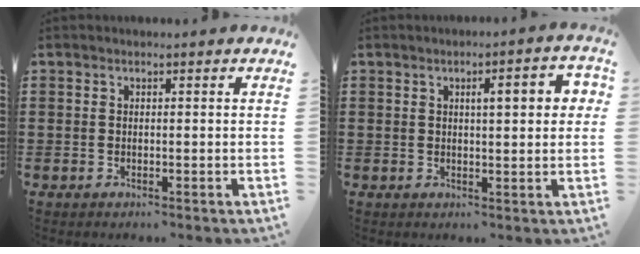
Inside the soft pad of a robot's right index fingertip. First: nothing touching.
{"total": 4.5, "force": [1.0, 1.0, 4.3], "torque": [-0.066, 0.002, 0.010]}